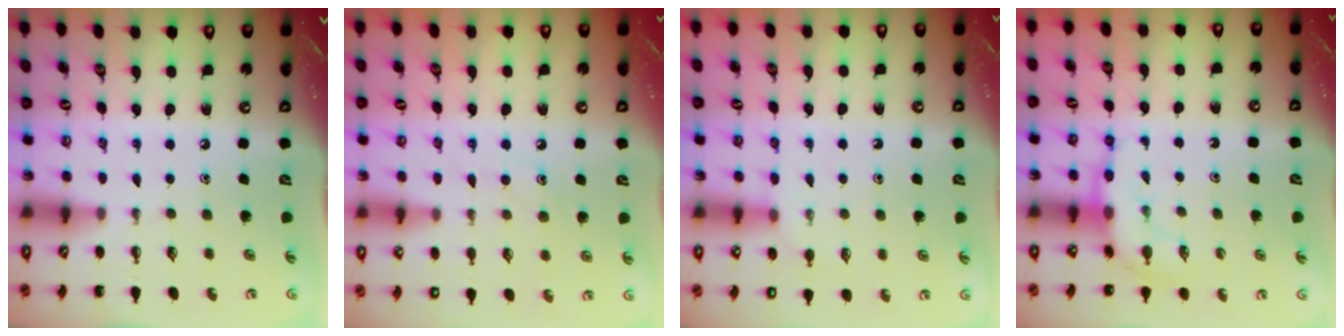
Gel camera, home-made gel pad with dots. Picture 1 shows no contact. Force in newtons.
{"total": 8.1, "press": 7.9, "slide": 1.5}
{"total": 7.7, "press": 7.6, "slide": 1.5}
{"total": 7.3, "press": 7.3, "slide": 0.6}